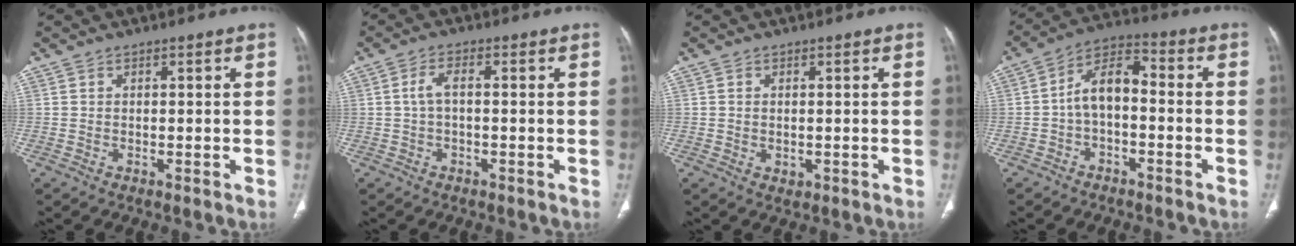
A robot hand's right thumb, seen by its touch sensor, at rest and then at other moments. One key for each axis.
{"total": 2.9, "fx": 0.0, "fy": 1.2, "fz": 2.7, "tx": -0.057, "ty": 0.011, "tz": -0.003}
{"total": 1.3, "fx": -0.1, "fy": 1.0, "fz": 0.8, "tx": -0.015, "ty": -0.003, "tz": 0.003}
{"total": 8.3, "fx": -1.4, "fy": 4.6, "fz": 6.7, "tx": -0.111, "ty": 0.041, "tz": -0.037}